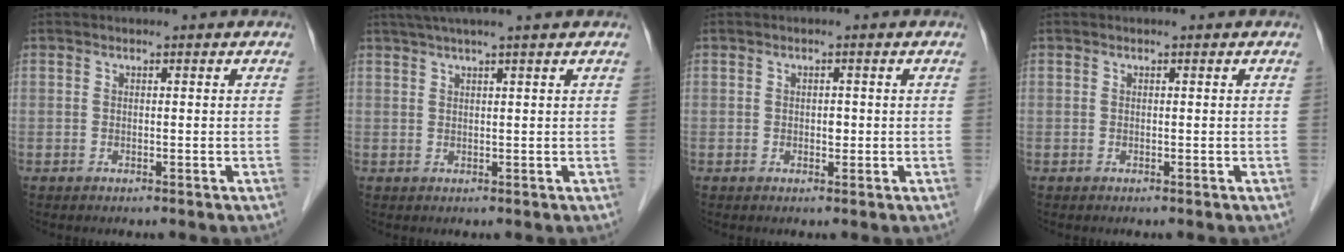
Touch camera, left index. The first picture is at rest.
{"total": 6.4, "force": [5.1, -1.1, 3.7], "torque": [-0.054, 0.029, 0.077]}
{"total": 1.1, "force": [-0.1, 0.8, 0.8], "torque": [-0.012, 0.002, 0.001]}
{"total": 0.0}